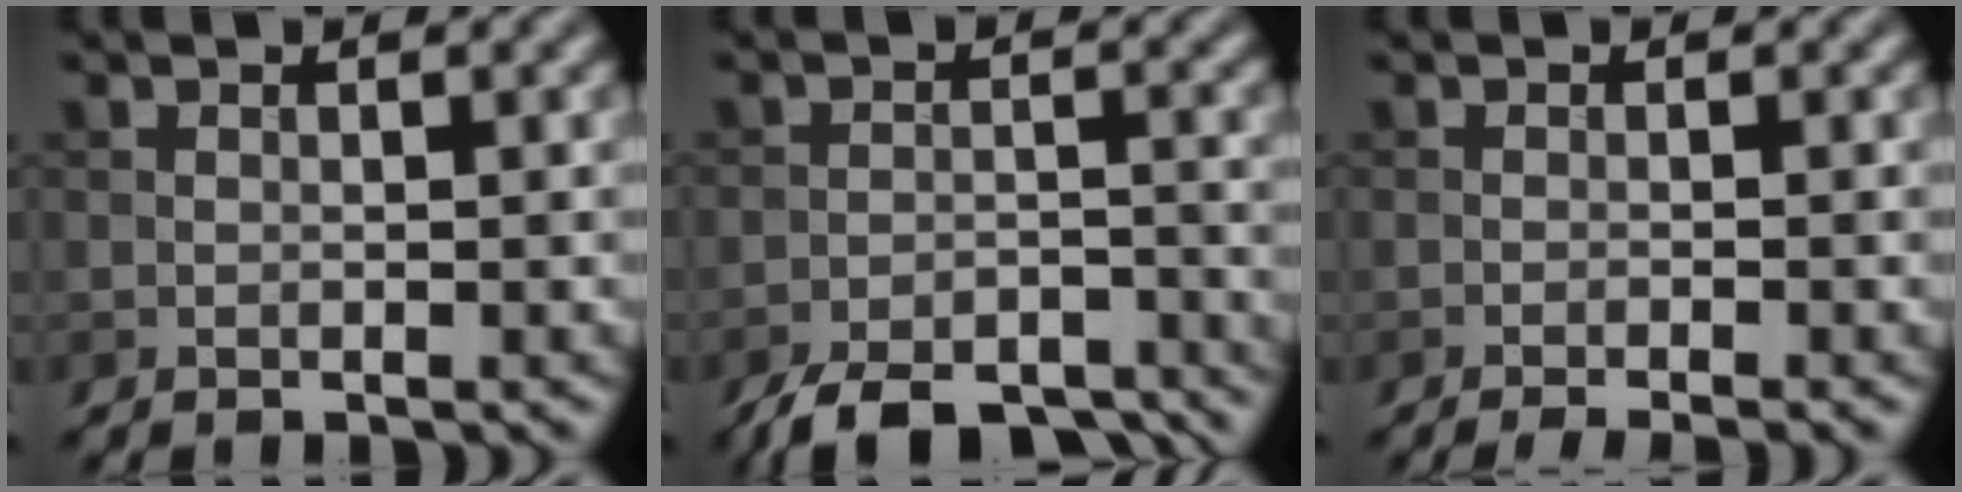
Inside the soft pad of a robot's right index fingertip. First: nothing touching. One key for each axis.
{"total": 9.2, "fx": -8.0, "fy": 3.0, "fz": 3.5, "tx": -0.052, "ty": -0.020, "tz": -0.119}
{"total": 2.7, "fx": -1.6, "fy": 0.5, "fz": 2.0, "tx": -0.028, "ty": 0.003, "tz": -0.031}